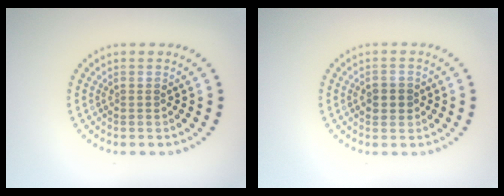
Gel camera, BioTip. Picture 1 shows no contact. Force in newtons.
{"total": 1.8, "press": 1.8, "slide": 0.3}